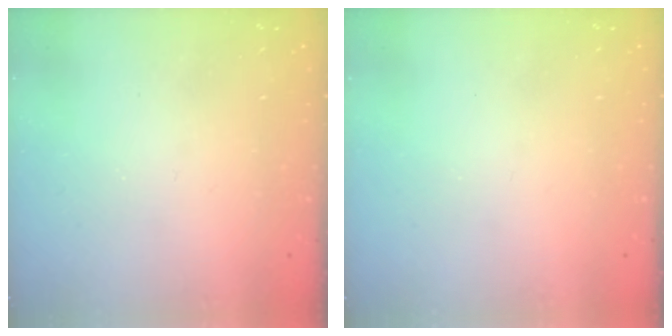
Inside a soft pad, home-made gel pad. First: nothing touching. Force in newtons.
{"total": 0.0}